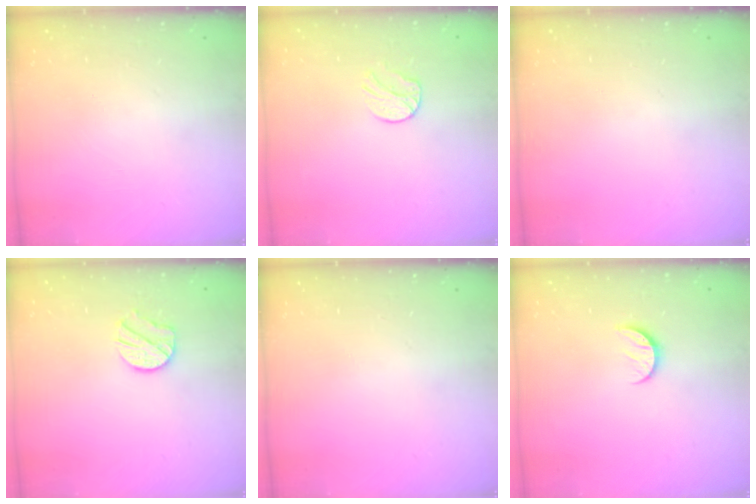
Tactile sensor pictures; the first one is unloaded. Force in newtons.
{"total": 6.5, "press": 6.5, "slide": 0.6}
{"total": 0.0}
{"total": 9.5, "press": 9.5, "slide": 0.7}
{"total": 0.0}
{"total": 6.4, "press": 6.3, "slide": 0.6}